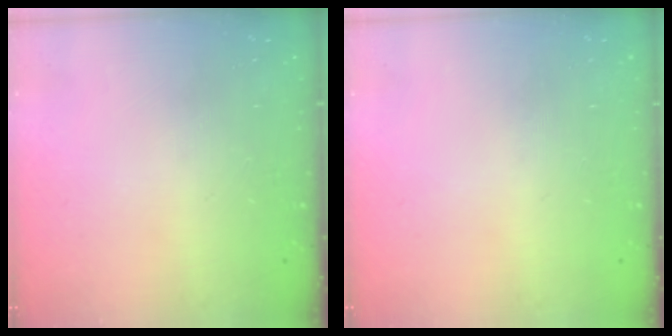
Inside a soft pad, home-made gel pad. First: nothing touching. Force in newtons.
{"total": 0.0}